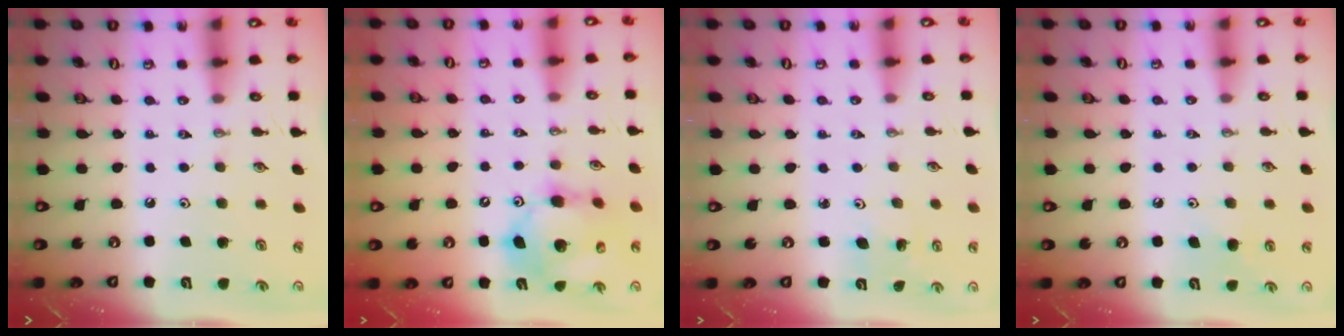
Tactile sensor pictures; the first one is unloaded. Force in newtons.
{"total": 14.7, "press": 14.4, "slide": 2.6}
{"total": 3.5, "press": 3.5, "slide": 0.1}
{"total": 5.5, "press": 5.4, "slide": 1.2}